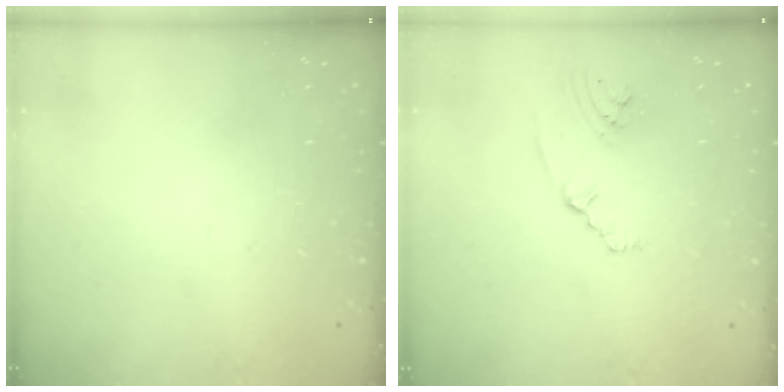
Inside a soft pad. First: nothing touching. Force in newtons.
{"total": 1.8, "press": 1.7, "slide": 0.7}